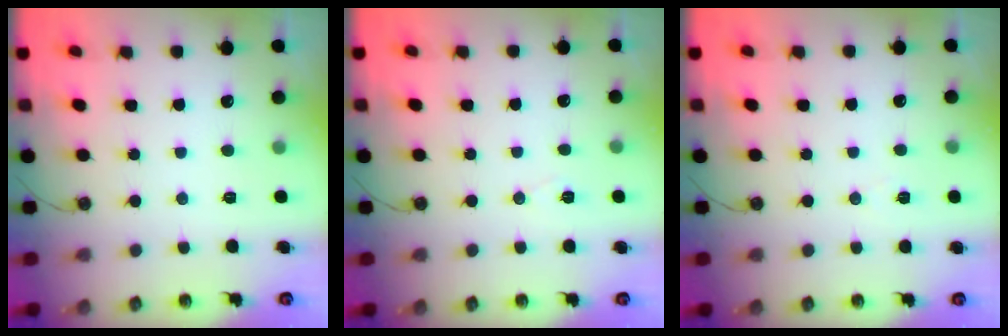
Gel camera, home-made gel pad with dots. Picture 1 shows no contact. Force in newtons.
{"total": 5.3, "press": 2.9, "slide": 4.5}
{"total": 5.3, "press": 3.1, "slide": 4.3}